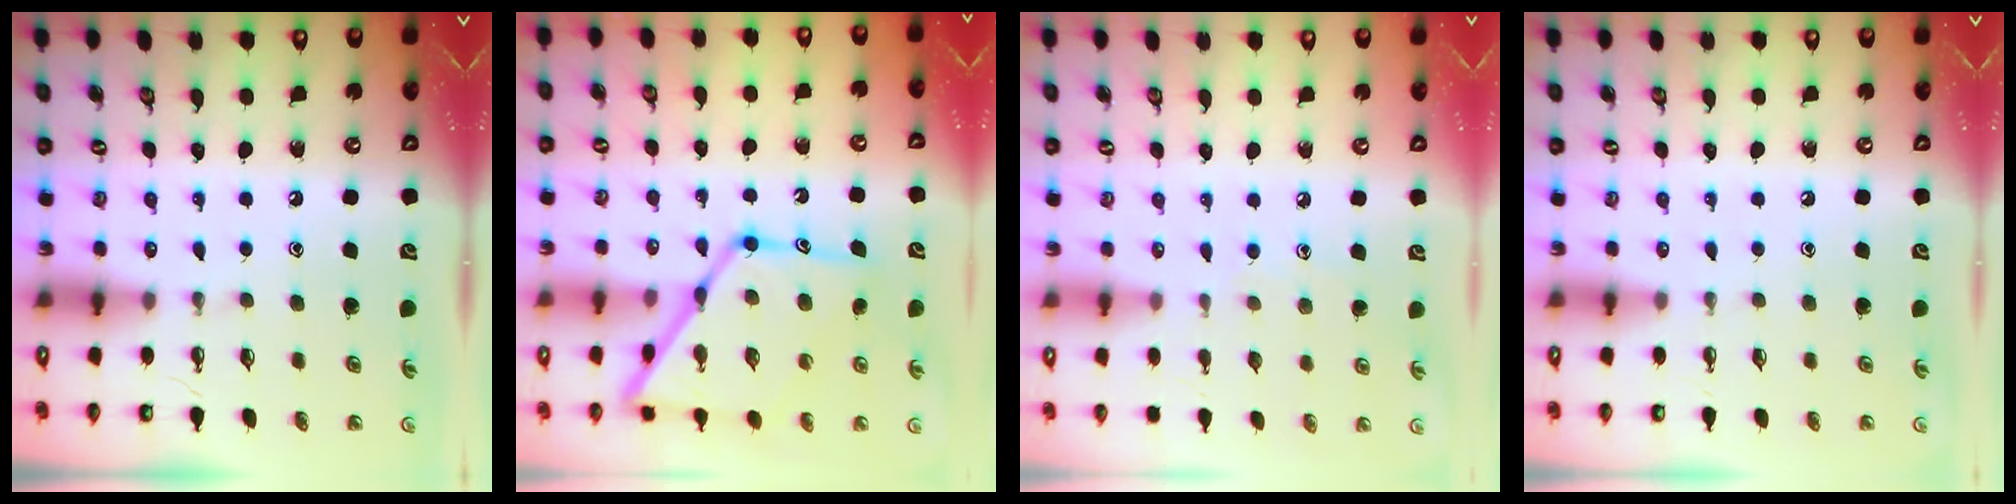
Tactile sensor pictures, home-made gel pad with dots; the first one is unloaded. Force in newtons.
{"total": 17.9, "press": 17.8, "slide": 1.7}
{"total": 5.3, "press": 5.3, "slide": 0.5}
{"total": 0.0}